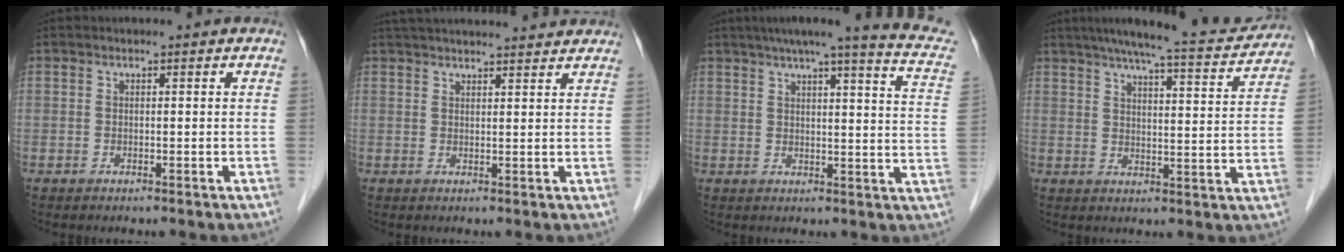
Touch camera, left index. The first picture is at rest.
{"total": 15.3, "force": [14.2, 1.7, 5.4], "torque": [-0.086, 0.045, 0.195]}
{"total": 16.9, "force": [13.1, 0.9, 10.7], "torque": [-0.147, -0.006, 0.141]}
{"total": 16.5, "force": [14.9, 1.4, 7.0], "torque": [-0.102, -0.001, 0.193]}